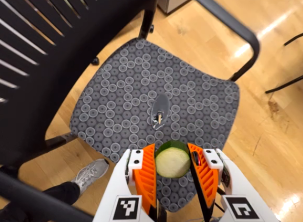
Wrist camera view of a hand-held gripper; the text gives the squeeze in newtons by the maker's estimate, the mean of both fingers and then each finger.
{"total": 12.6, "left": 14.5, "right": 10.7}